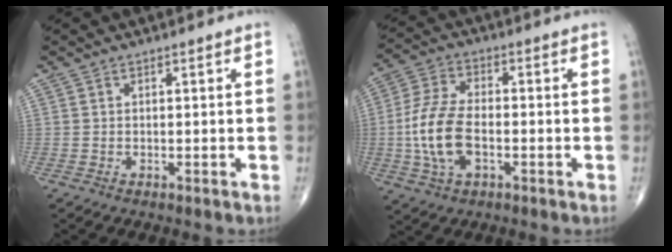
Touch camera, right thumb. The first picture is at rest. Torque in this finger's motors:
{"motor_torque": [0.29, 0.41, 1.14, -0.18, 0.48]}